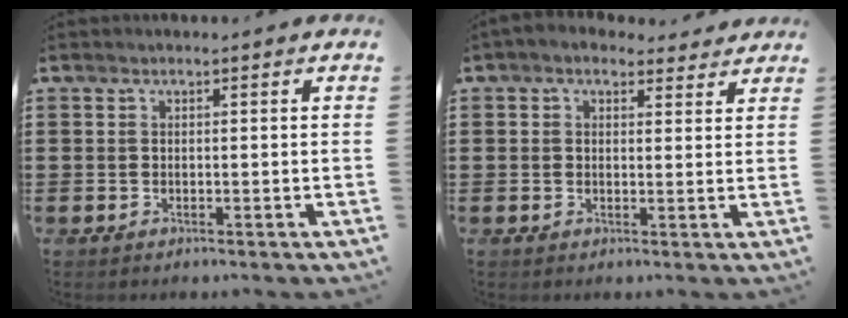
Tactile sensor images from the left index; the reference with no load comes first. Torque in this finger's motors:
{"motor_torque": [2.14, 0.00, 0.22, 0.03]}